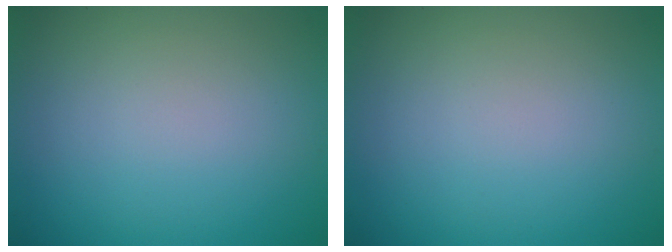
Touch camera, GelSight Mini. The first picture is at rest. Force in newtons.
{"total": 0.0}